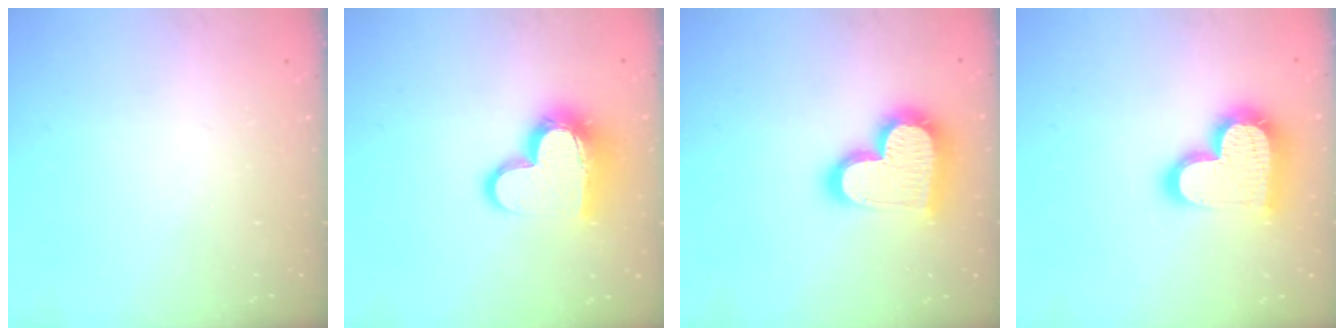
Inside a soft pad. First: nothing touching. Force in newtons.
{"total": 14.7, "press": 14.6, "slide": 1.2}
{"total": 20.7, "press": 20.7, "slide": 1.5}
{"total": 19.8, "press": 19.7, "slide": 1.3}